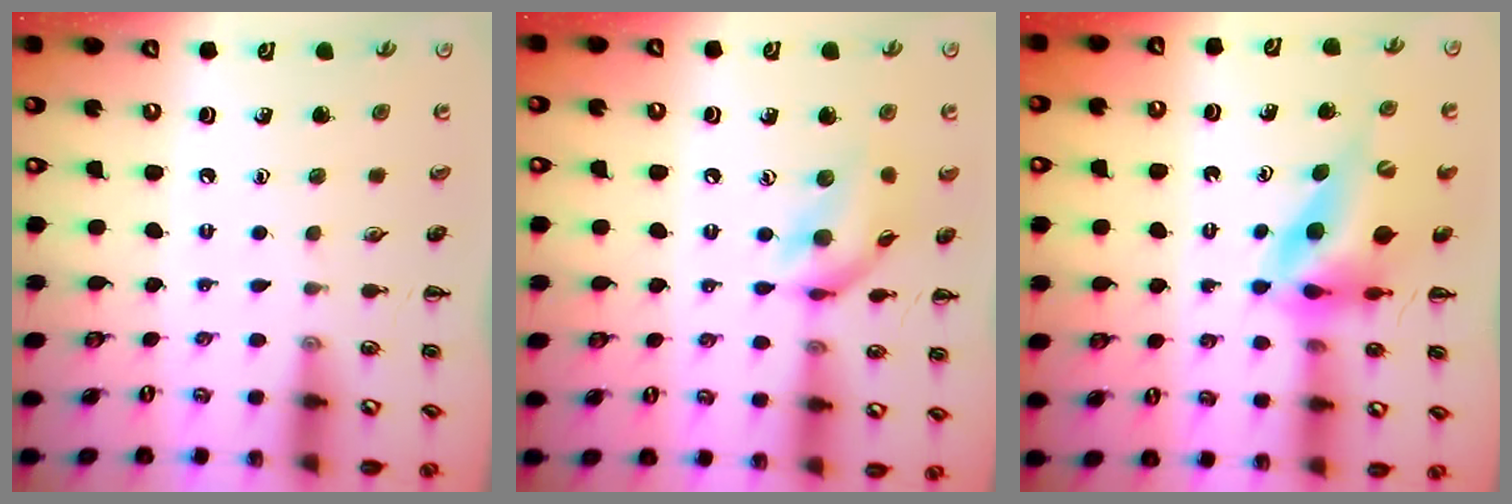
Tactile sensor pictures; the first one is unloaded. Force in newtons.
{"total": 12.6, "press": 12.4, "slide": 1.9}
{"total": 11.1, "press": 10.5, "slide": 3.6}